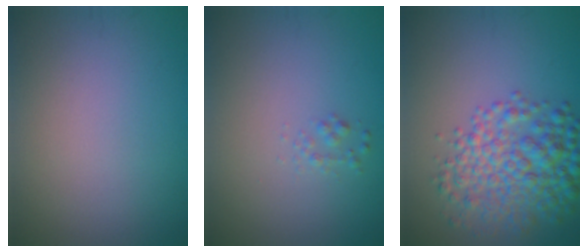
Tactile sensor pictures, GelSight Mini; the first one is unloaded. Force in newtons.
{"total": 0.7, "press": 0.7, "slide": 0.0}
{"total": 6.5, "press": 6.5, "slide": 0.1}